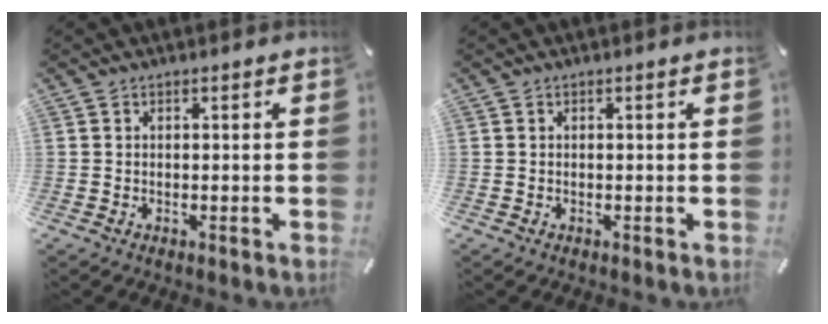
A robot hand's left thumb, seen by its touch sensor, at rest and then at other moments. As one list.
[{"total": 0.0}]